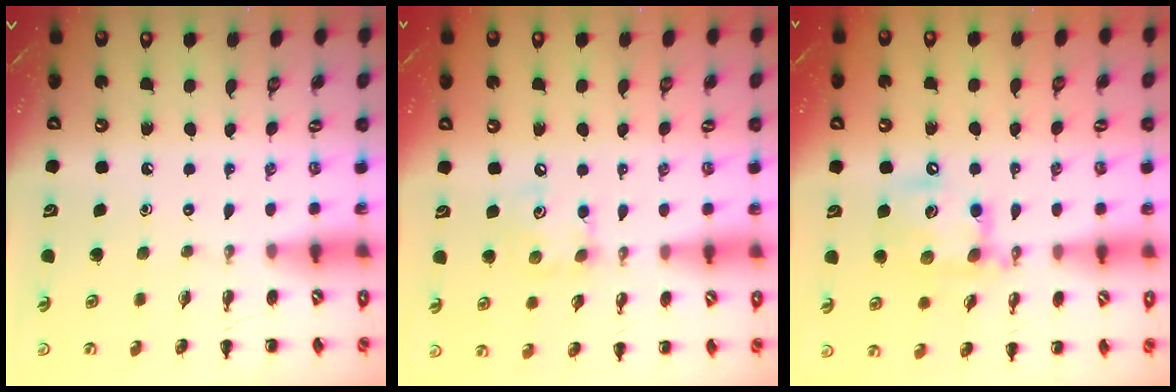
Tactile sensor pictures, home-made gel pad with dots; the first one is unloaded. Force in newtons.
{"total": 6.0, "press": 5.9, "slide": 1.0}
{"total": 14.6, "press": 14.4, "slide": 2.5}